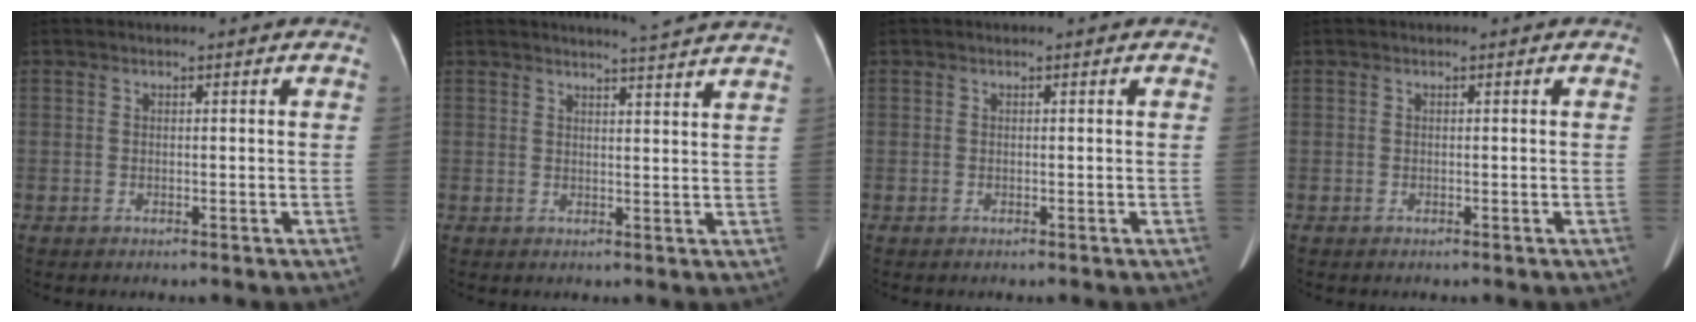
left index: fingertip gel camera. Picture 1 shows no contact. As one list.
[{"total": 7.2, "force": [6.8, -1.1, 2.2], "torque": [-0.036, -0.003, 0.071]}, {"total": 0.0}, {"total": 0.0}]